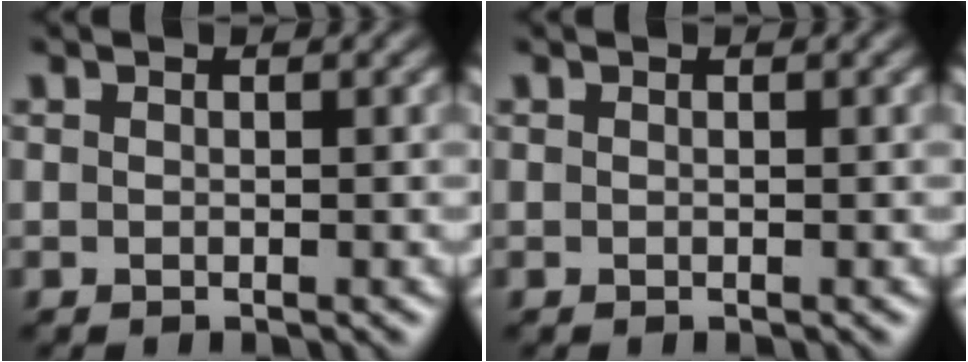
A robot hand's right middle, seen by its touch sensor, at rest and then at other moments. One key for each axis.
{"total": 0.0}